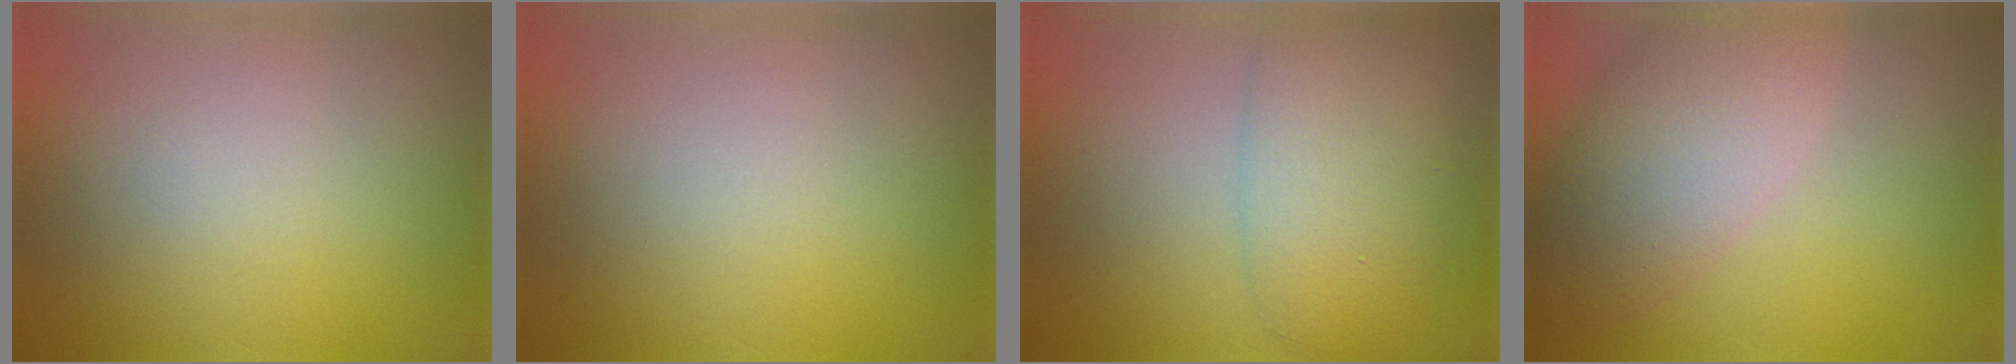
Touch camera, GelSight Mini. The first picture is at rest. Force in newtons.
{"total": 0.0}
{"total": 6.7, "press": 6.7, "slide": 0.4}
{"total": 5.6, "press": 5.6, "slide": 0.5}